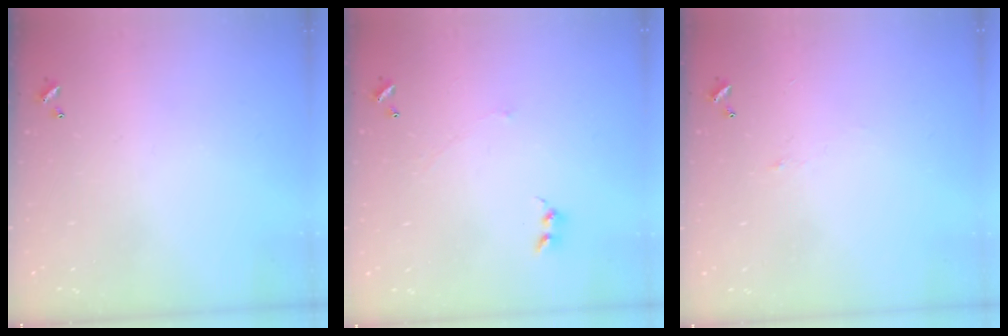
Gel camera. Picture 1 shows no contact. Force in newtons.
{"total": 1.1, "press": 0.9, "slide": 0.6}
{"total": 0.9, "press": 0.6, "slide": 0.6}